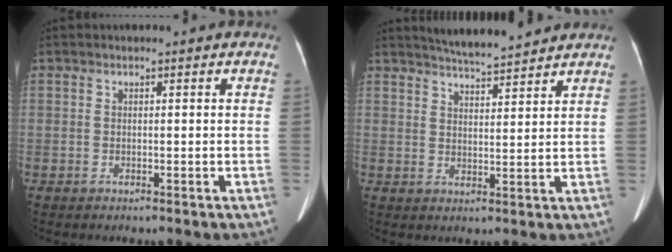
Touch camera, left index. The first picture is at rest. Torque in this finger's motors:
{"motor_torque": [-0.17, -0.42, 0.02, 0.02]}